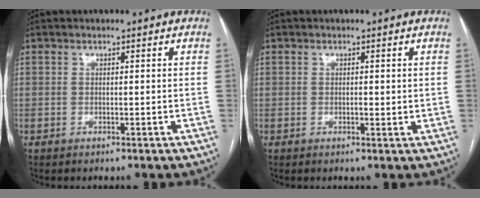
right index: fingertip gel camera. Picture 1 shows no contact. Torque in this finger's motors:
{"motor_torque": [0.54, 0.64, 0.13, 0.08]}